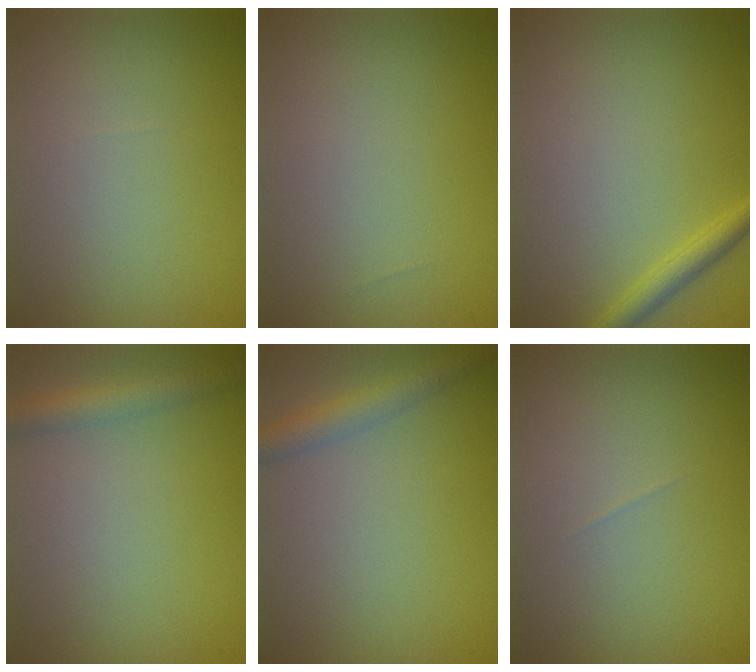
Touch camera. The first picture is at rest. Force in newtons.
{"total": 0.0}
{"total": 1.8, "press": 1.8, "slide": 0.1}
{"total": 3.1, "press": 3.1, "slide": 0.1}
{"total": 2.9, "press": 2.9, "slide": 0.1}
{"total": 0.0}